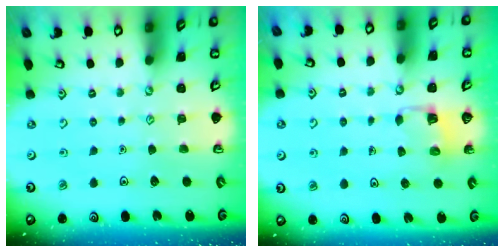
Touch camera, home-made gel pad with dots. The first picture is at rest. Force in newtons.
{"total": 3.1, "press": 3.1, "slide": 0.3}